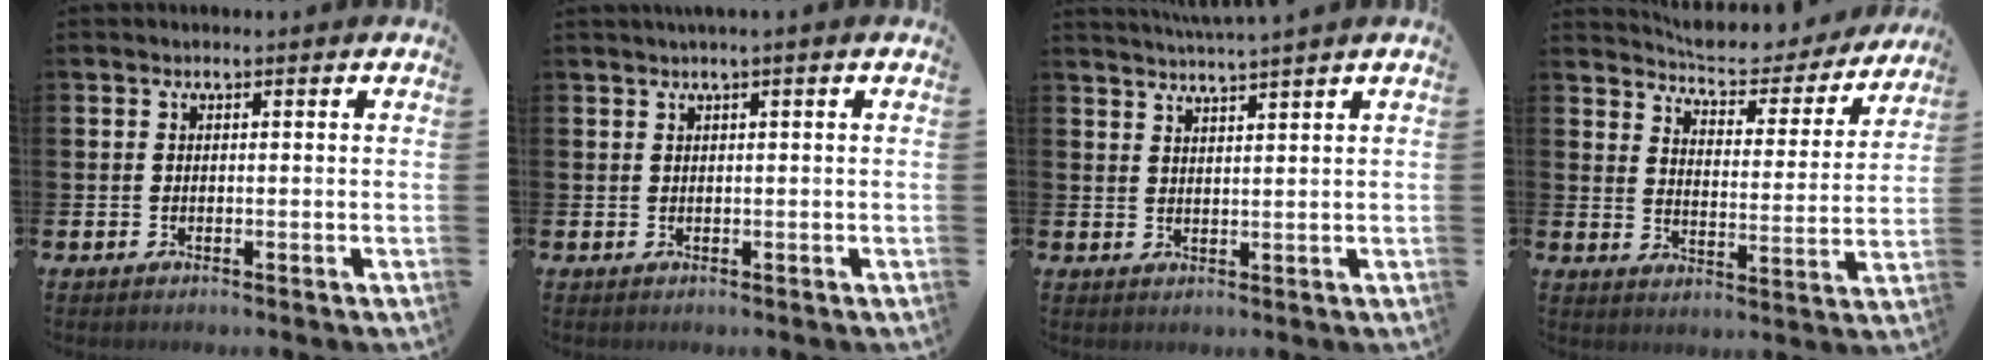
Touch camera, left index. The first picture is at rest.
{"total": 1.0, "force": [0.6, -0.2, 0.8], "torque": [-0.019, 0.003, 0.012]}
{"total": 2.7, "force": [2.6, -0.8, 0.0], "torque": [-0.011, -0.010, 0.049]}
{"total": 6.4, "force": [6.1, 1.1, 1.5], "torque": [-0.056, -0.048, 0.103]}